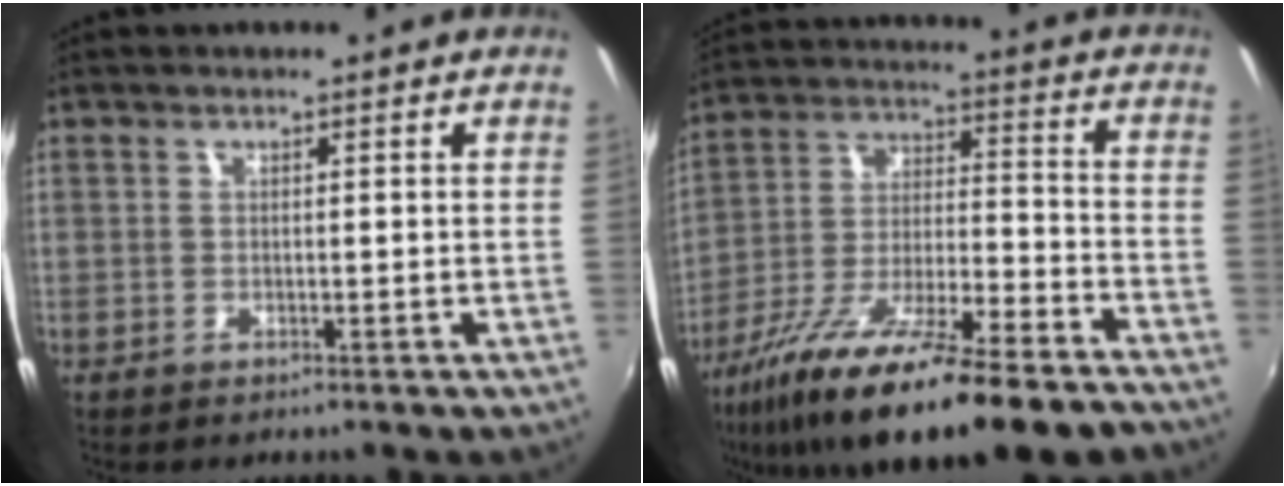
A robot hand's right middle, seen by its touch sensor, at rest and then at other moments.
{"total": 24.4, "force": [-17.7, 4.7, 16.1], "torque": [-0.286, -0.053, -0.284]}